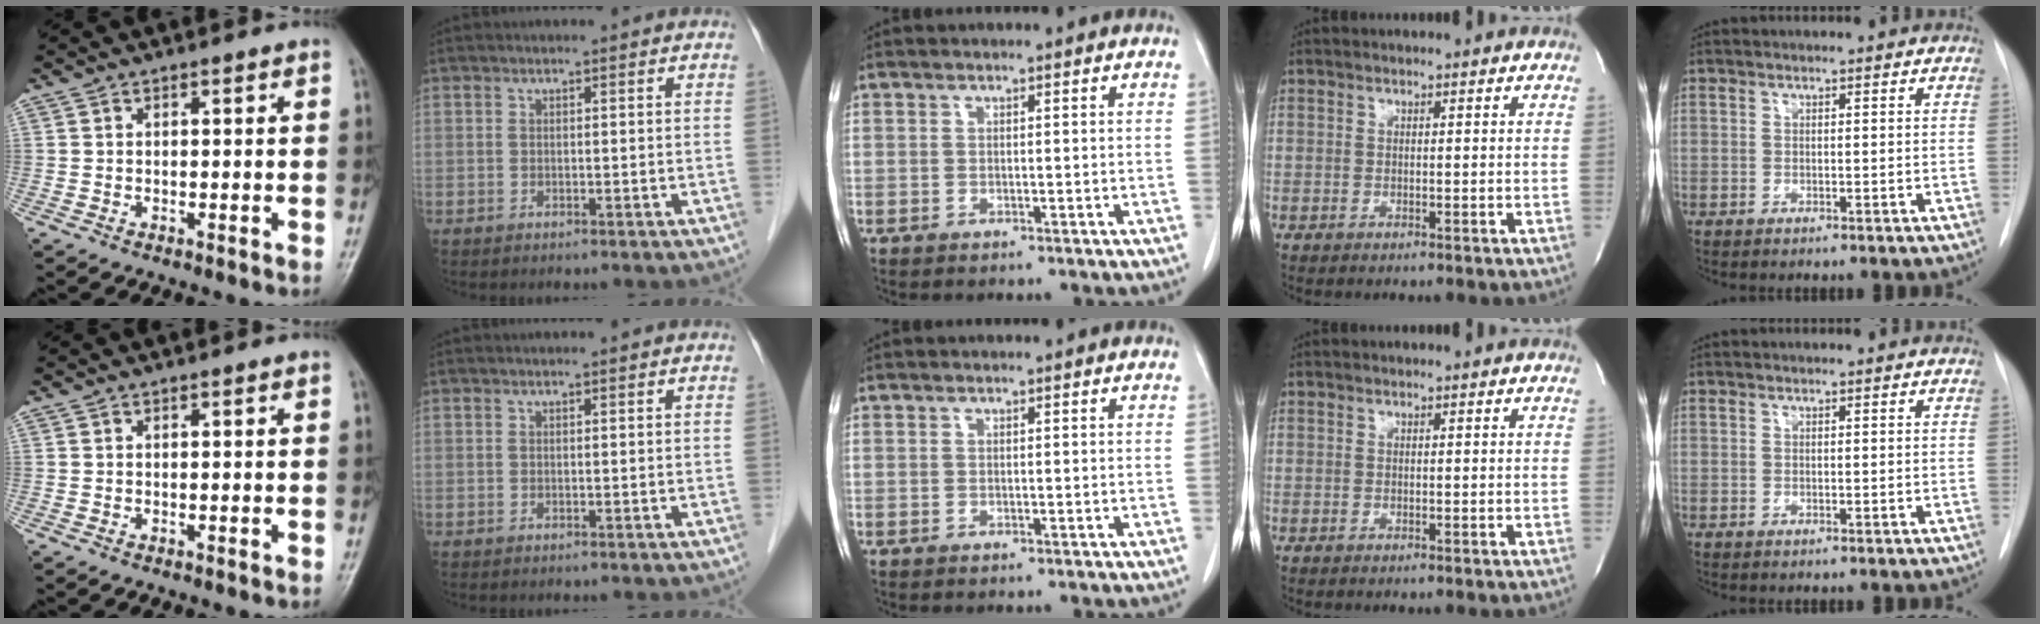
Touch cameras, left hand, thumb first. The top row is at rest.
{}